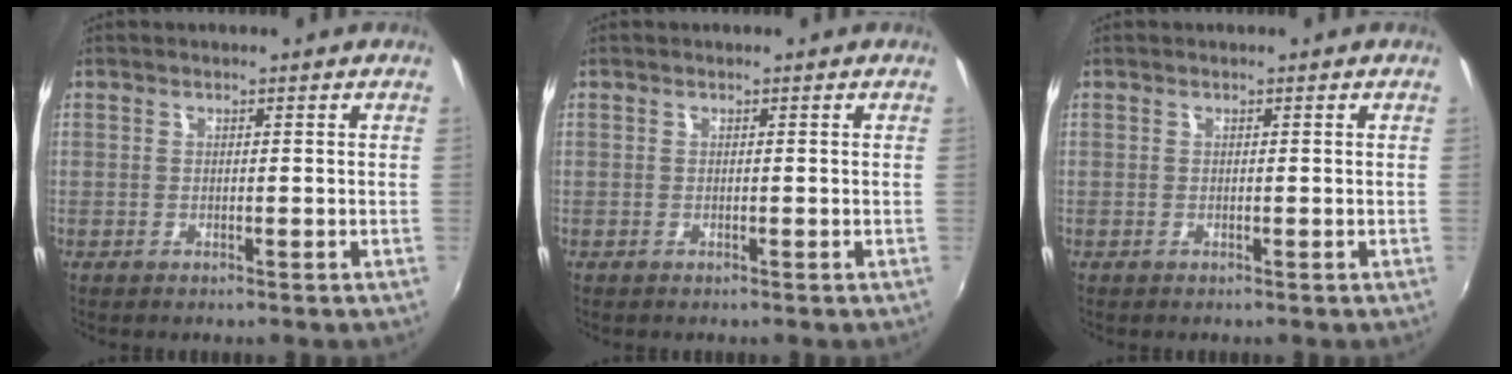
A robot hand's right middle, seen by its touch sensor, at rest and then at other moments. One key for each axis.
{"total": 0.0}
{"total": 0.0}